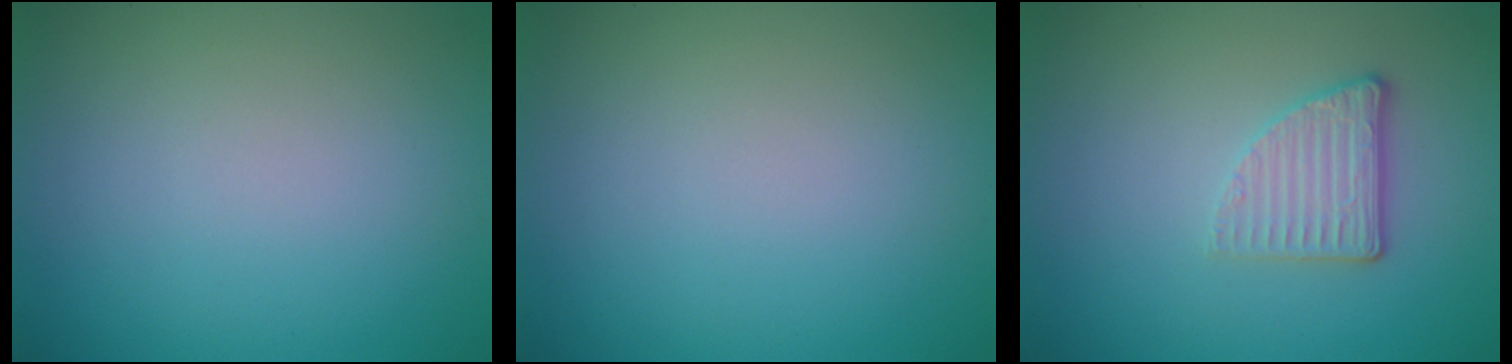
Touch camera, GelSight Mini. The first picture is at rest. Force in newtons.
{"total": 0.0}
{"total": 2.7, "press": 2.3, "slide": 1.4}